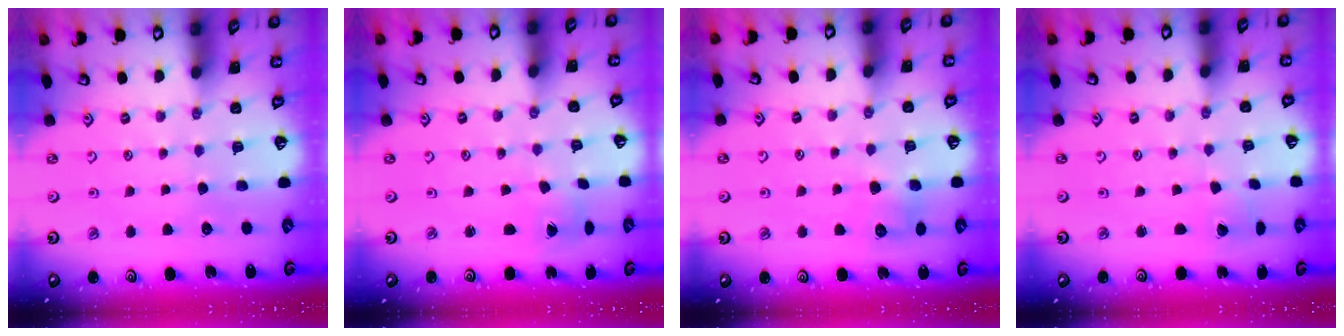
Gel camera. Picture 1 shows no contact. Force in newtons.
{"total": 0.0}
{"total": 7.1, "press": 7.0, "slide": 0.6}
{"total": 2.4, "press": 2.4, "slide": 0.1}